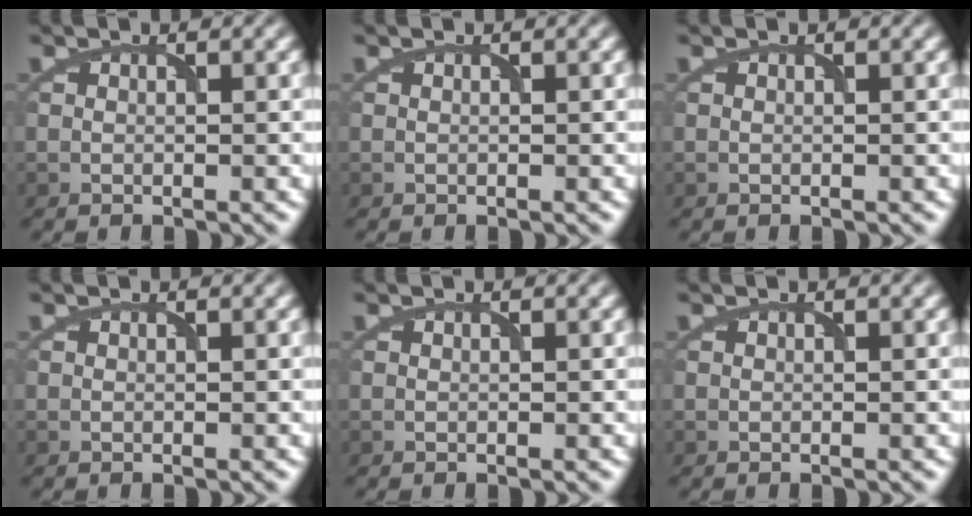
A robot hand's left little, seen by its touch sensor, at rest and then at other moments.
{"total": 0.0}
{"total": 0.0}
{"total": 0.0}
{"total": 0.0}
{"total": 0.0}